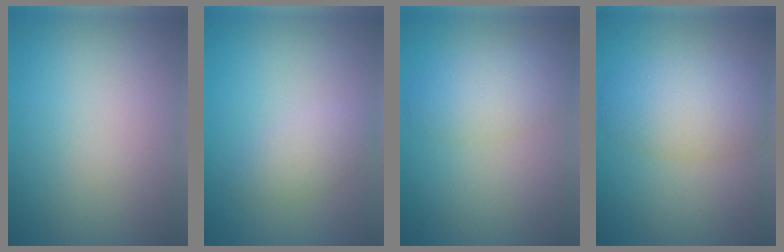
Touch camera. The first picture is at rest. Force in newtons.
{"total": 2.2, "press": 2.2, "slide": 0.1}
{"total": 3.5, "press": 3.5, "slide": 0.2}
{"total": 5.3, "press": 5.3, "slide": 0.2}